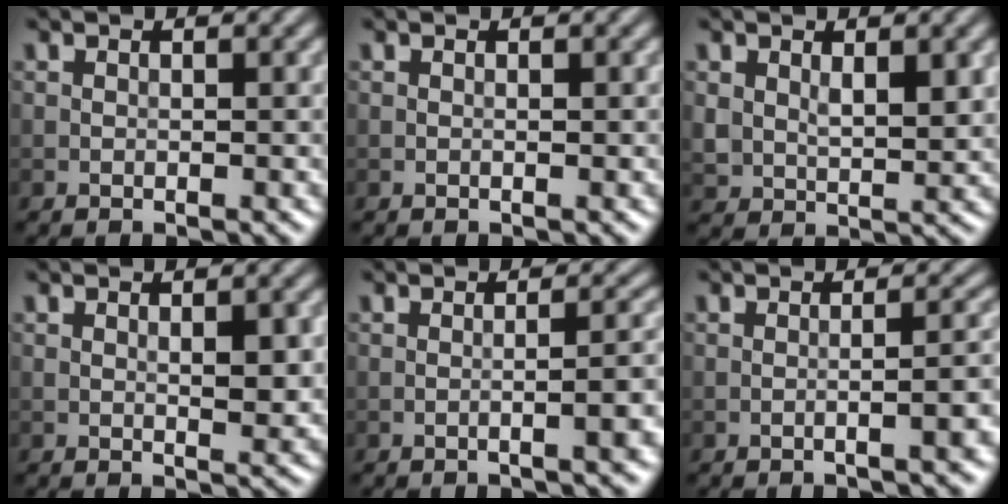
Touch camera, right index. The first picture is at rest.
{"total": 0.0}
{"total": 3.5, "force": [1.1, 2.1, 2.6], "torque": [-0.055, -0.010, 0.028]}
{"total": 2.5, "force": [0.4, 0.8, 2.3], "torque": [-0.039, -0.003, 0.009]}
{"total": 4.2, "force": [-0.9, 1.3, 3.9], "torque": [-0.022, 0.019, -0.020]}
{"total": 3.8, "force": [-1.1, 1.2, 3.5], "torque": [-0.014, 0.022, -0.021]}